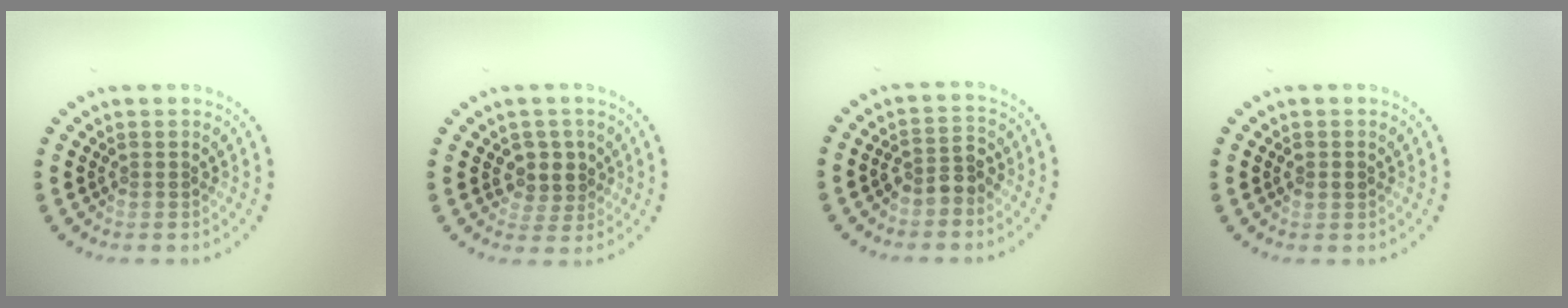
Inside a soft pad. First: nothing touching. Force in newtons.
{"total": 2.6, "press": 2.3, "slide": 1.3}
{"total": 2.5, "press": 2.3, "slide": 0.9}
{"total": 1.3, "press": 1.3, "slide": 0.1}